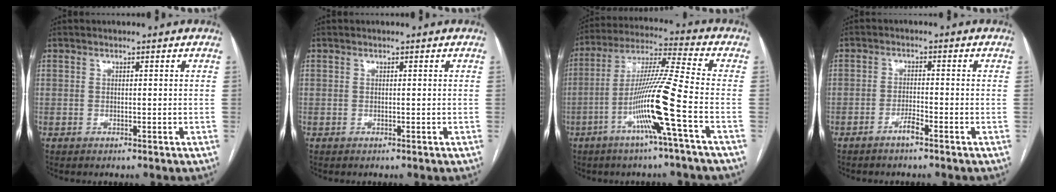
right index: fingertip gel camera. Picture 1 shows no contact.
{"total": 0.0}
{"total": 13.5, "force": [-5.0, -1.8, 12.4], "torque": [-0.237, 0.000, -0.098]}
{"total": 2.3, "force": [-1.7, 0.1, 1.5], "torque": [-0.029, 0.000, -0.034]}